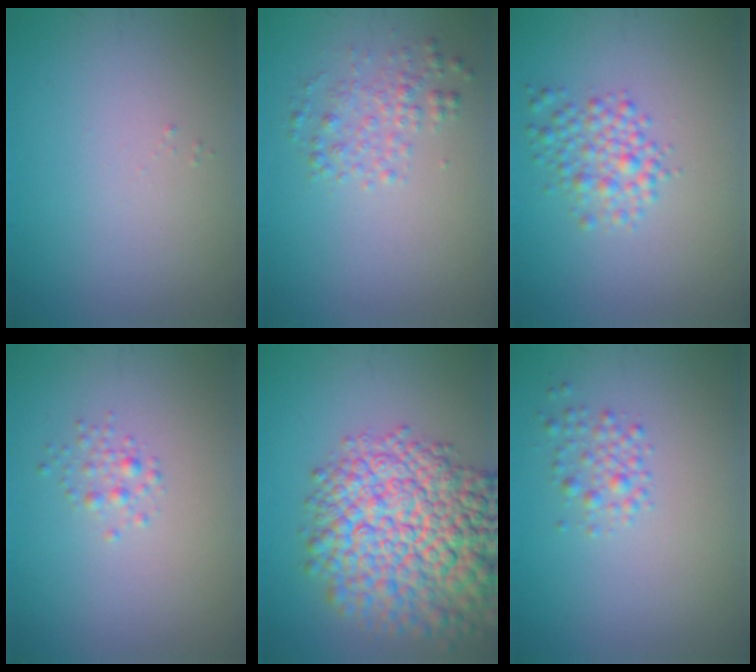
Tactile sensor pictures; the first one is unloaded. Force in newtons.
{"total": 2.2, "press": 2.2, "slide": 0.1}
{"total": 2.8, "press": 2.8, "slide": 0.1}
{"total": 1.2, "press": 1.2, "slide": 0.0}
{"total": 11.9, "press": 11.9, "slide": 0.3}
{"total": 1.7, "press": 1.7, "slide": 0.1}